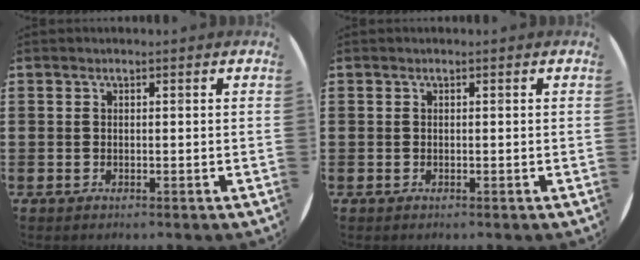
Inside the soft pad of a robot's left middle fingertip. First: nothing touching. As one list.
[{"total": 0.0}]